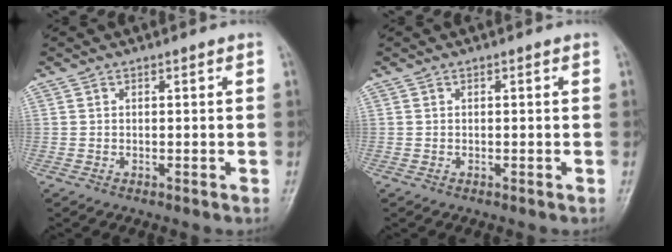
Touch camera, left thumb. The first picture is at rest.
{"total": 0.0}